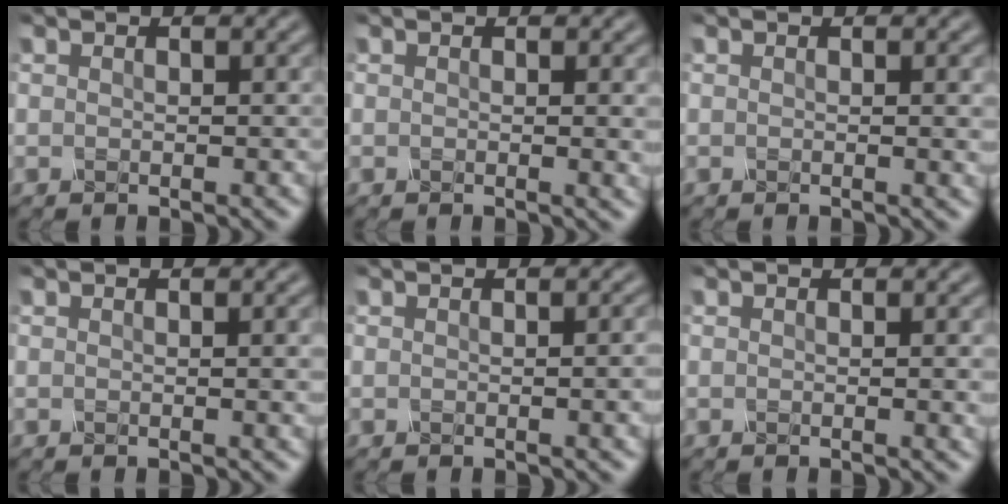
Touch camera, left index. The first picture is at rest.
{"total": 1.7, "force": [0.2, 0.6, 1.5], "torque": [-0.013, 0.001, -0.002]}
{"total": 1.5, "force": [0.1, 0.5, 1.4], "torque": [-0.011, 0.001, -0.003]}
{"total": 2.1, "force": [0.2, 0.7, 1.9], "torque": [-0.016, 0.002, 0.000]}
{"total": 3.0, "force": [-0.2, 1.1, 2.8], "torque": [-0.017, 0.011, -0.004]}
{"total": 1.8, "force": [0.0, 0.6, 1.7], "torque": [-0.014, 0.001, -0.004]}